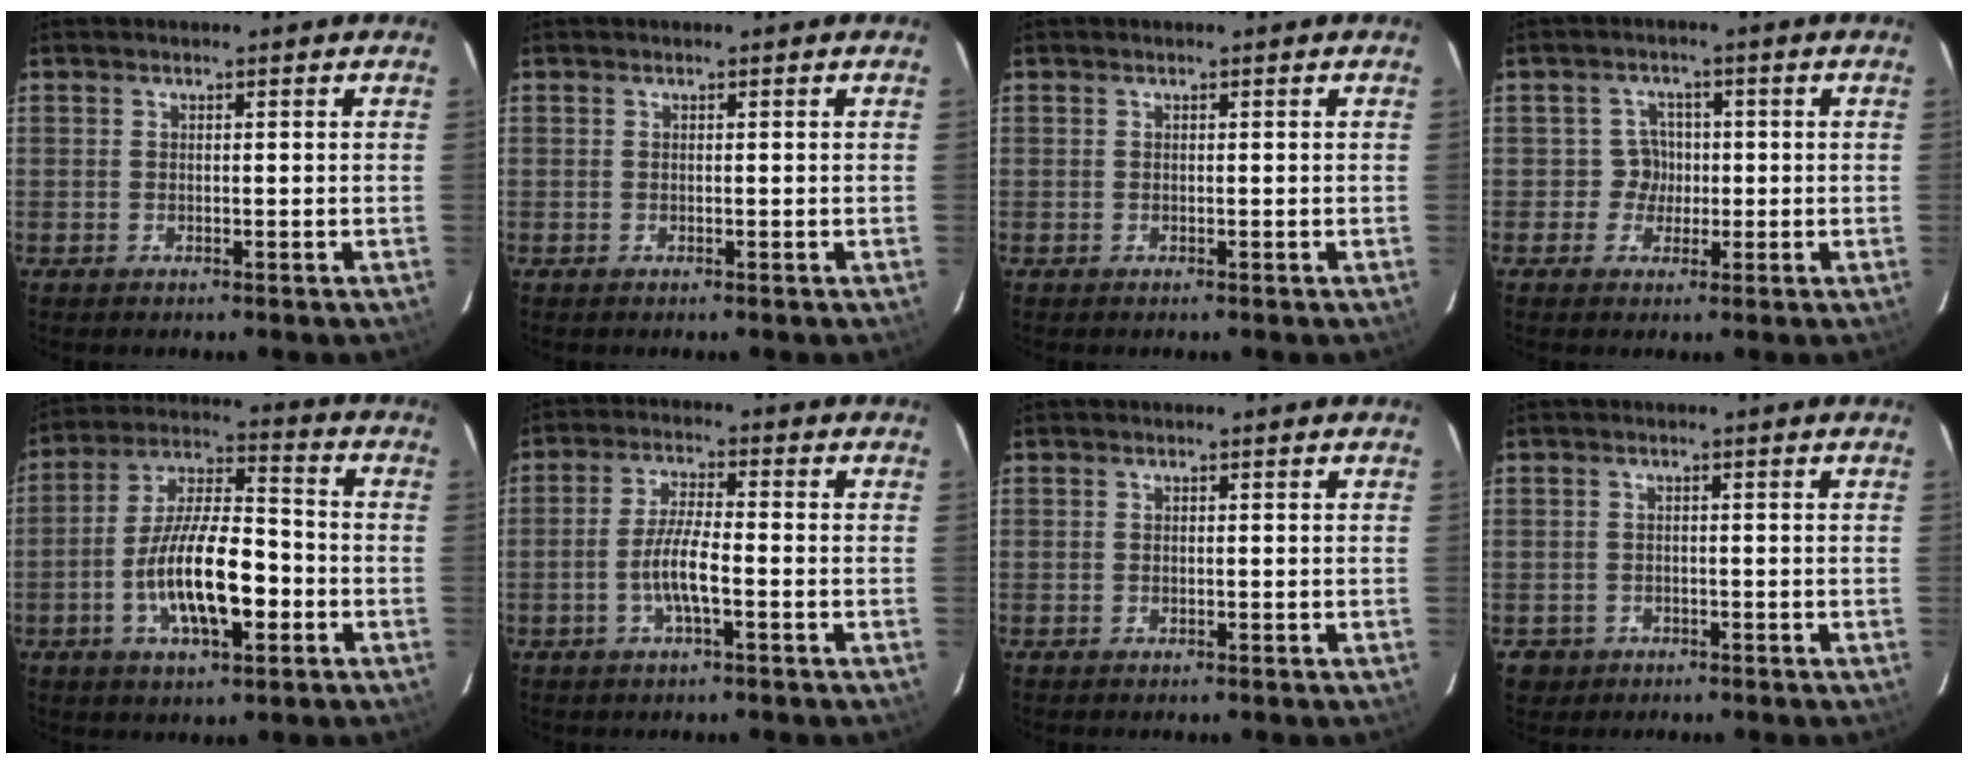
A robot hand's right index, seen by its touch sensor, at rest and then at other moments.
{"total": 0.0}
{"total": 0.0}
{"total": 3.5, "force": [-0.6, 3.4, -0.4], "torque": [0.016, 0.016, -0.012]}
{"total": 15.2, "force": [-4.6, 5.2, 13.5], "torque": [-0.256, 0.002, -0.081]}
{"total": 6.4, "force": [-2.2, 1.0, 5.9], "torque": [-0.117, 0.001, -0.043]}
{"total": 0.0}
{"total": 3.4, "force": [-1.1, 3.2, 0.5], "torque": [-0.020, 0.007, -0.009]}